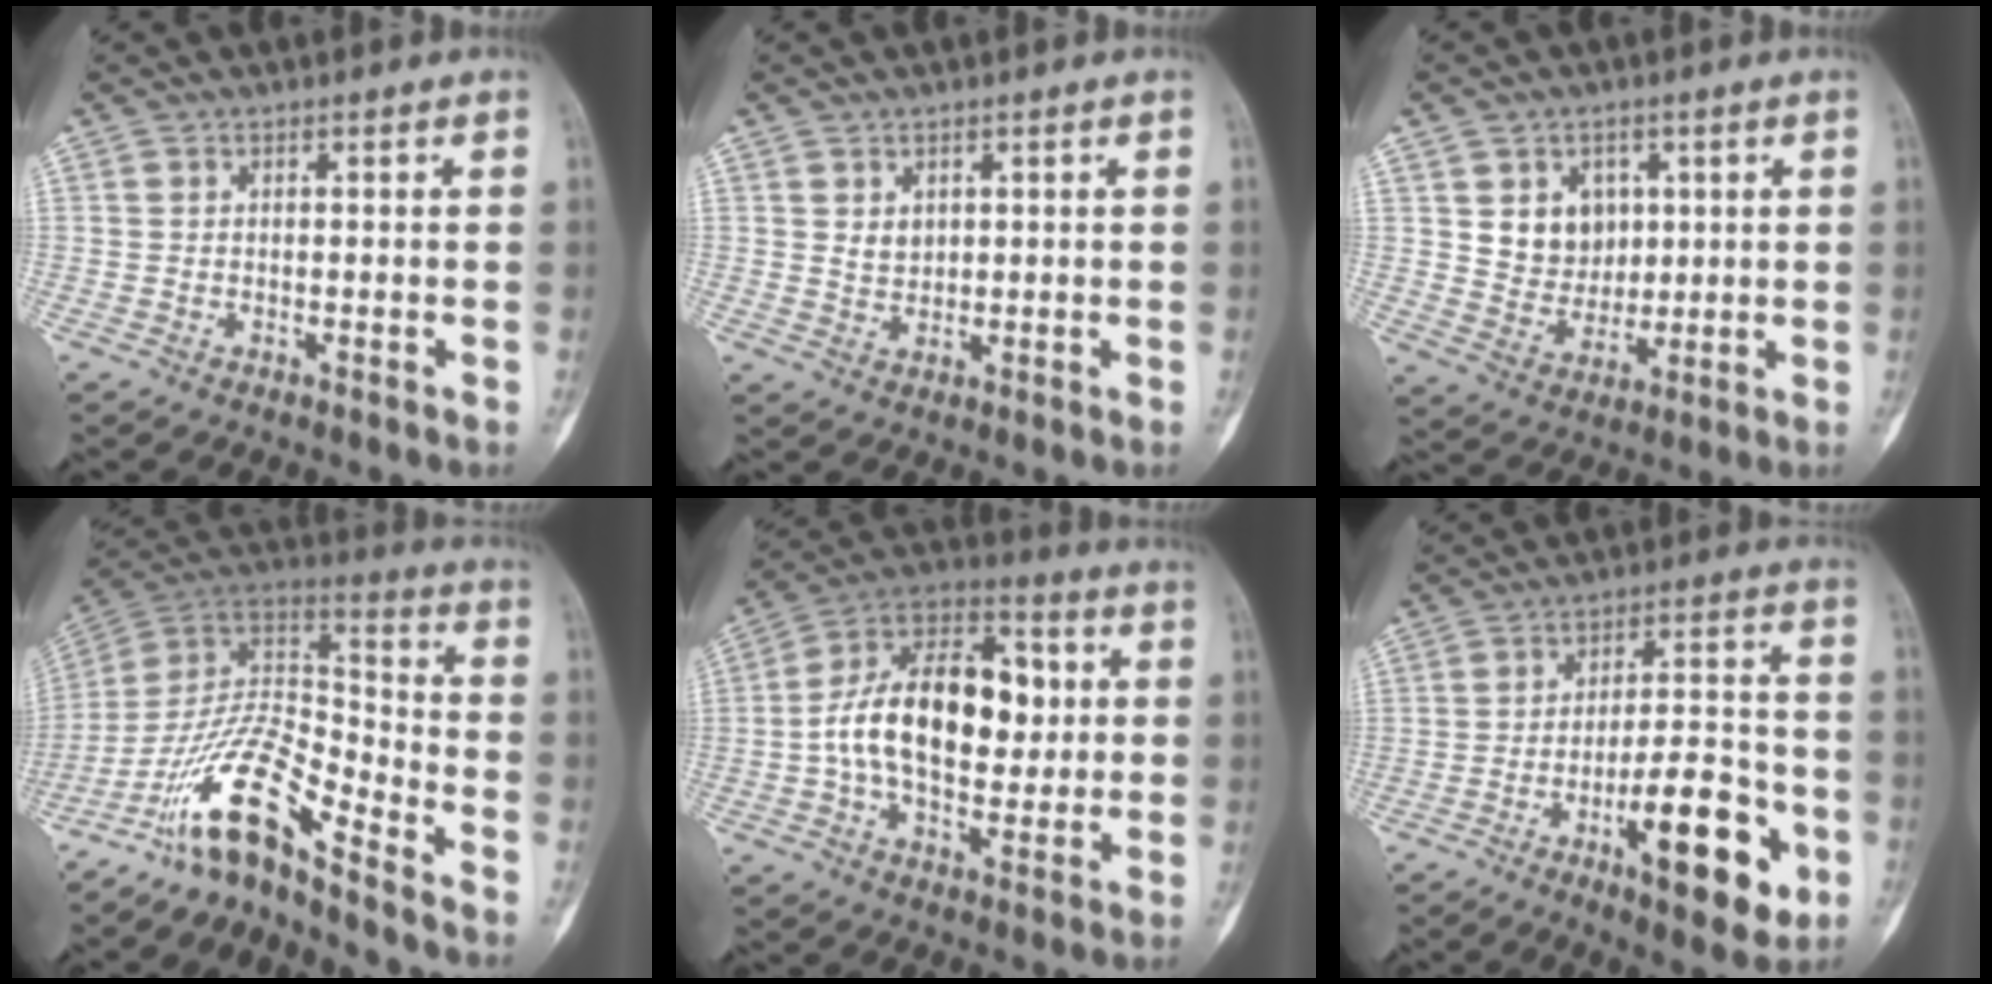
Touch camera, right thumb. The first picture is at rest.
{"total": 2.6, "force": [1.0, 2.0, 1.3], "torque": [-0.013, -0.009, 0.024]}
{"total": 8.4, "force": [2.5, 7.0, 3.9], "torque": [-0.028, -0.015, 0.052]}
{"total": 14.8, "force": [-10.9, 3.3, 9.4], "torque": [-0.178, 0.096, -0.210]}
{"total": 20.6, "force": [0.9, 12.3, 16.5], "torque": [-0.249, 0.025, 0.011]}
{"total": 16.7, "force": [-6.4, 5.7, 14.3], "torque": [-0.191, 0.030, -0.090]}